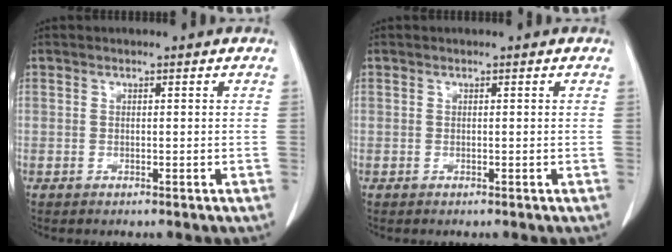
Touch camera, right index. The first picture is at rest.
{"total": 0.0}